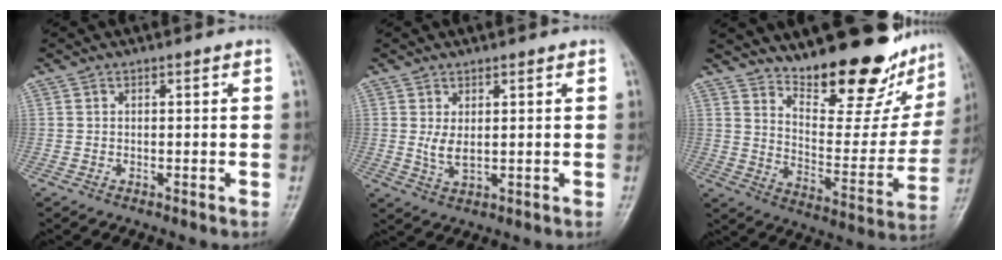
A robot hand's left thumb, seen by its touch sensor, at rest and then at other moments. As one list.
[{"total": 3.5, "force": [0.9, 1.6, 3.0], "torque": [-0.054, -0.013, 0.023]}, {"total": 21.1, "force": [17.2, 6.3, 10.4], "torque": [-0.106, -0.127, 0.249]}]